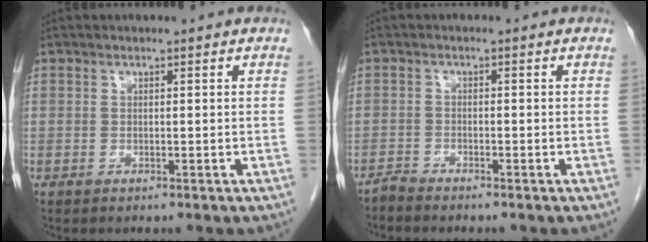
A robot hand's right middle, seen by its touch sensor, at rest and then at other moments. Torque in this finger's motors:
{"motor_torque": [0.11, 0.11, -0.02, -0.01]}